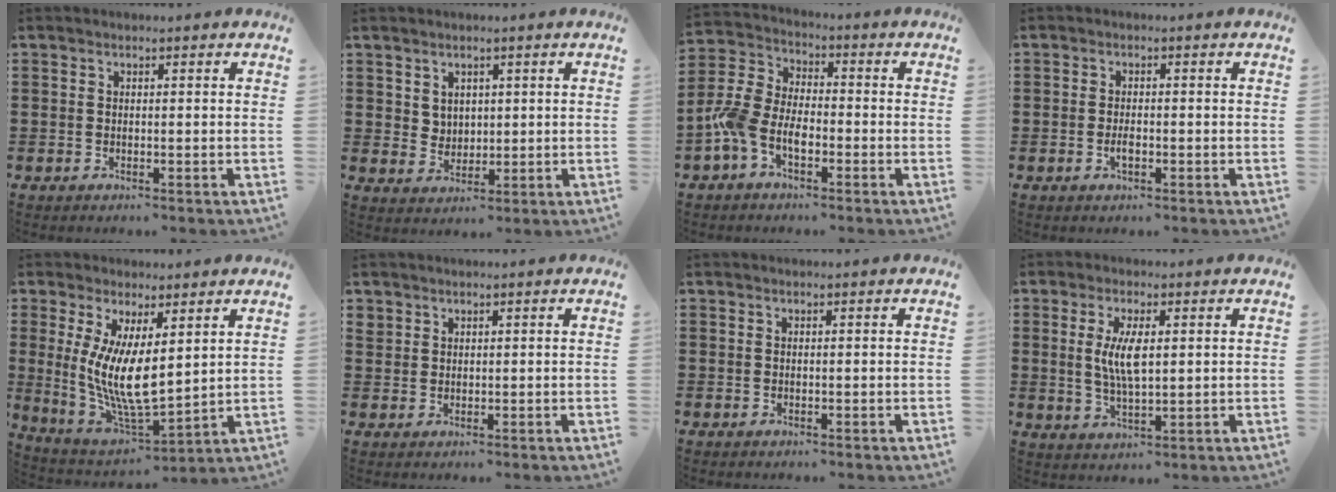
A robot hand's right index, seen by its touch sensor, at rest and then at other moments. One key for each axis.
{"total": 3.2, "fx": 2.0, "fy": 2.5, "fz": 0.3, "tx": -0.015, "ty": 0.008, "tz": 0.039}
{"total": 6.8, "fx": -3.3, "fy": 3.8, "fz": 4.6, "tx": -0.132, "ty": -0.004, "tz": -0.072}
{"total": 1.9, "fx": -0.6, "fy": 0.7, "fz": 1.6, "tx": -0.031, "ty": 0.000, "tz": -0.011}
{"total": 9.7, "fx": 1.6, "fy": 3.2, "fz": 9.1, "tx": -0.182, "ty": -0.022, "tz": 0.032}
{"total": 1.4, "fx": 1.1, "fy": 0.9, "fz": 0.1, "tx": -0.004, "ty": 0.003, "tz": 0.022}
{"total": 0.0}
{"total": 5.7, "fx": 1.0, "fy": 1.9, "fz": 5.2, "tx": -0.111, "ty": 0.003, "tz": 0.013}